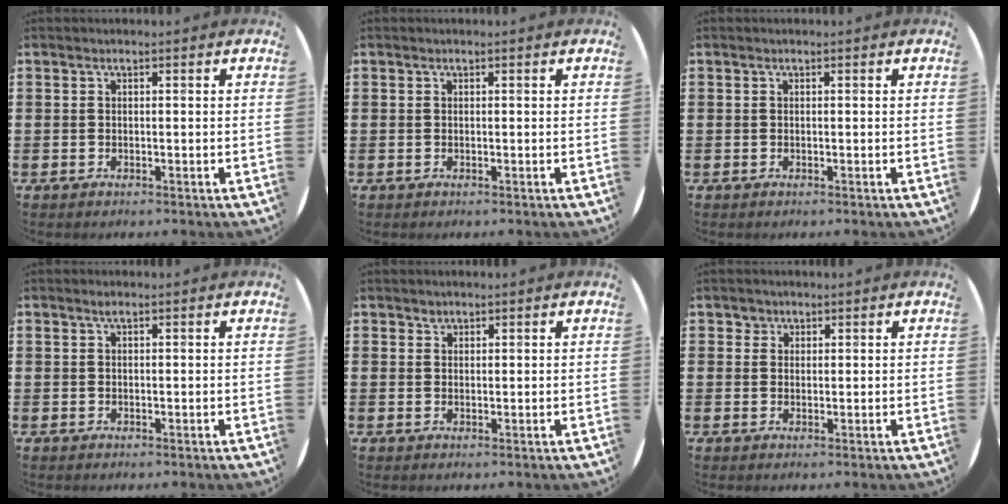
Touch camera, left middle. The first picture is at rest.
{"total": 0.0}
{"total": 0.0}
{"total": 0.7, "force": [0.5, 0.2, 0.5], "torque": [-0.010, 0.002, 0.009]}
{"total": 1.0, "force": [0.9, 0.4, -0.1], "torque": [0.009, -0.001, 0.016]}
{"total": 1.6, "force": [1.2, 1.0, 0.0], "torque": [0.015, -0.004, 0.021]}